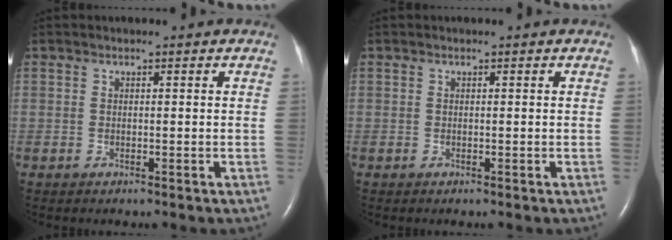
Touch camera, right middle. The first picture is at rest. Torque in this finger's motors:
{"motor_torque": [-0.04, 0.08, 0.00, 0.01]}